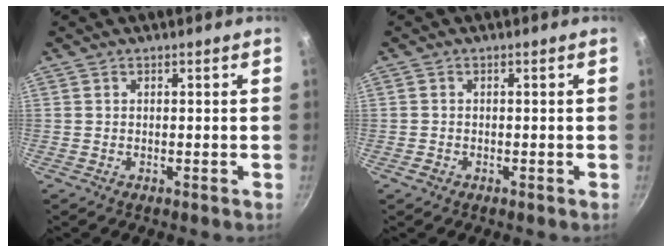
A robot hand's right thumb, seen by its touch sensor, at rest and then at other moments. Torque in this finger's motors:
{"motor_torque": [-0.31, 0.08, -0.33, 0.08, 0.00]}